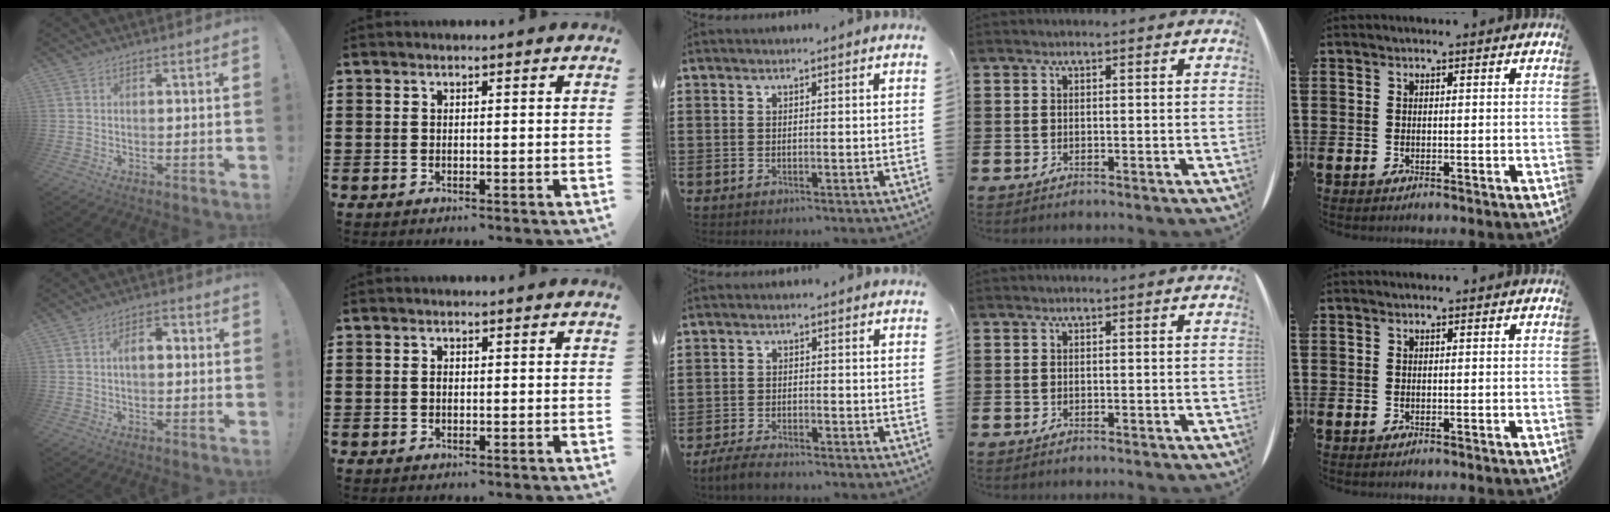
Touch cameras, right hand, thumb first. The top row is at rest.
{"thumb": {"total": 5.7, "force": [0.3, 3.2, 4.7], "torque": [-0.074, 0.012, 0.001]}, "index": {"total": 0.8, "force": [-0.1, 0.5, 0.5], "torque": [-0.013, 0.001, -0.002]}, "middle": {"total": 3.4, "force": [-3.0, 0.8, 1.2], "torque": [-0.036, 0.002, -0.065]}}